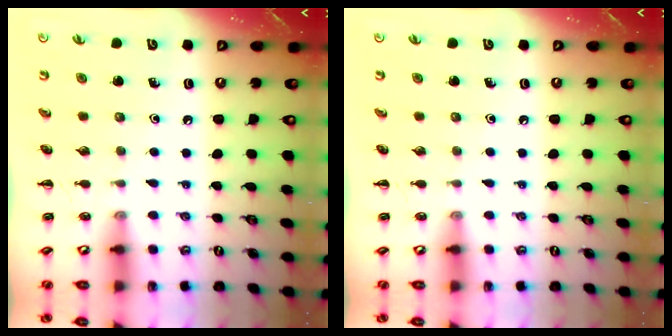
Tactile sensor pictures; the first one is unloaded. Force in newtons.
{"total": 0.0}